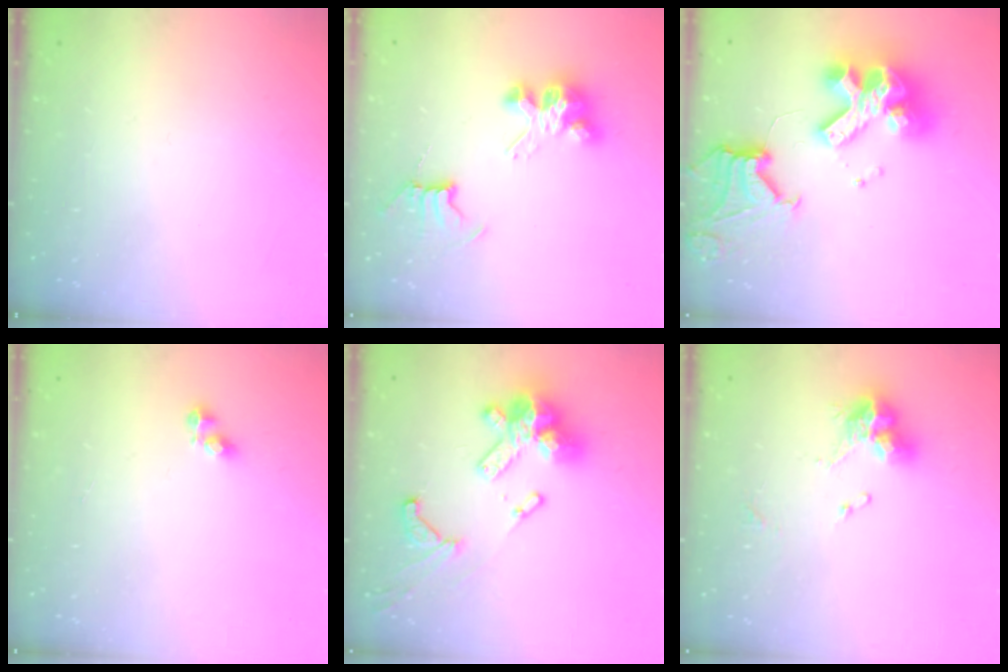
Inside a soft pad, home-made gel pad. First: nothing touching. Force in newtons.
{"total": 8.1, "press": 8.1, "slide": 0.4}
{"total": 21.2, "press": 21.1, "slide": 2.3}
{"total": 3.5, "press": 3.5, "slide": 0.4}
{"total": 18.7, "press": 18.6, "slide": 1.9}
{"total": 9.9, "press": 9.8, "slide": 1.1}